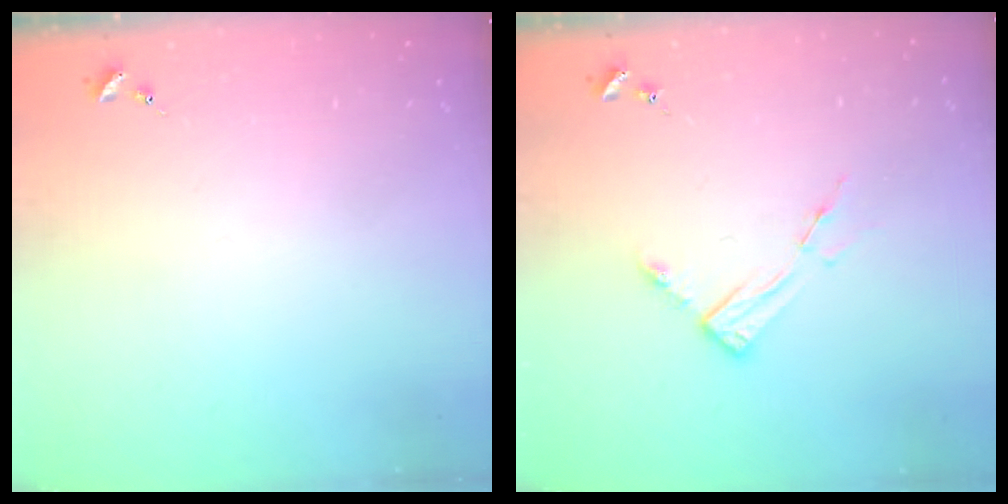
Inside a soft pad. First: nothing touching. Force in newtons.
{"total": 6.2, "press": 6.2, "slide": 0.4}